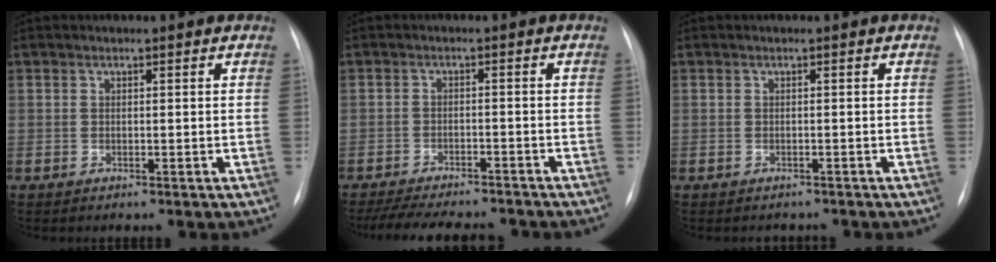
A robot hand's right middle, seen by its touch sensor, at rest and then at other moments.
{"total": 13.5, "force": [-11.9, 3.0, 5.5], "torque": [-0.102, -0.005, -0.162]}
{"total": 1.5, "force": [-1.4, 0.6, 0.0], "torque": [0.000, 0.000, -0.018]}